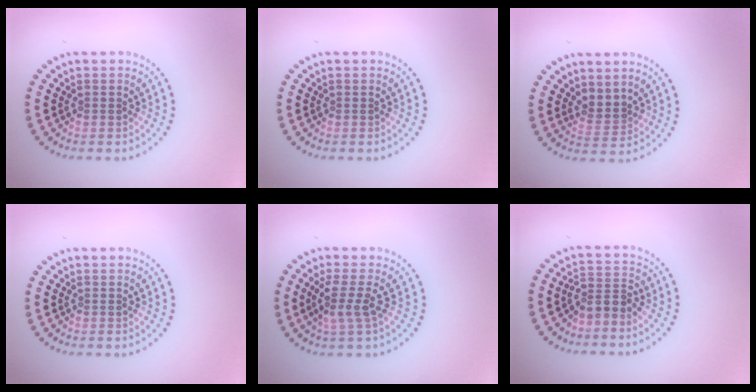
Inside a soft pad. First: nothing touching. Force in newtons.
{"total": 0.0}
{"total": 2.0, "press": 1.6, "slide": 1.1}
{"total": 0.0}
{"total": 2.5, "press": 2.0, "slide": 1.6}
{"total": 2.6, "press": 1.9, "slide": 1.7}